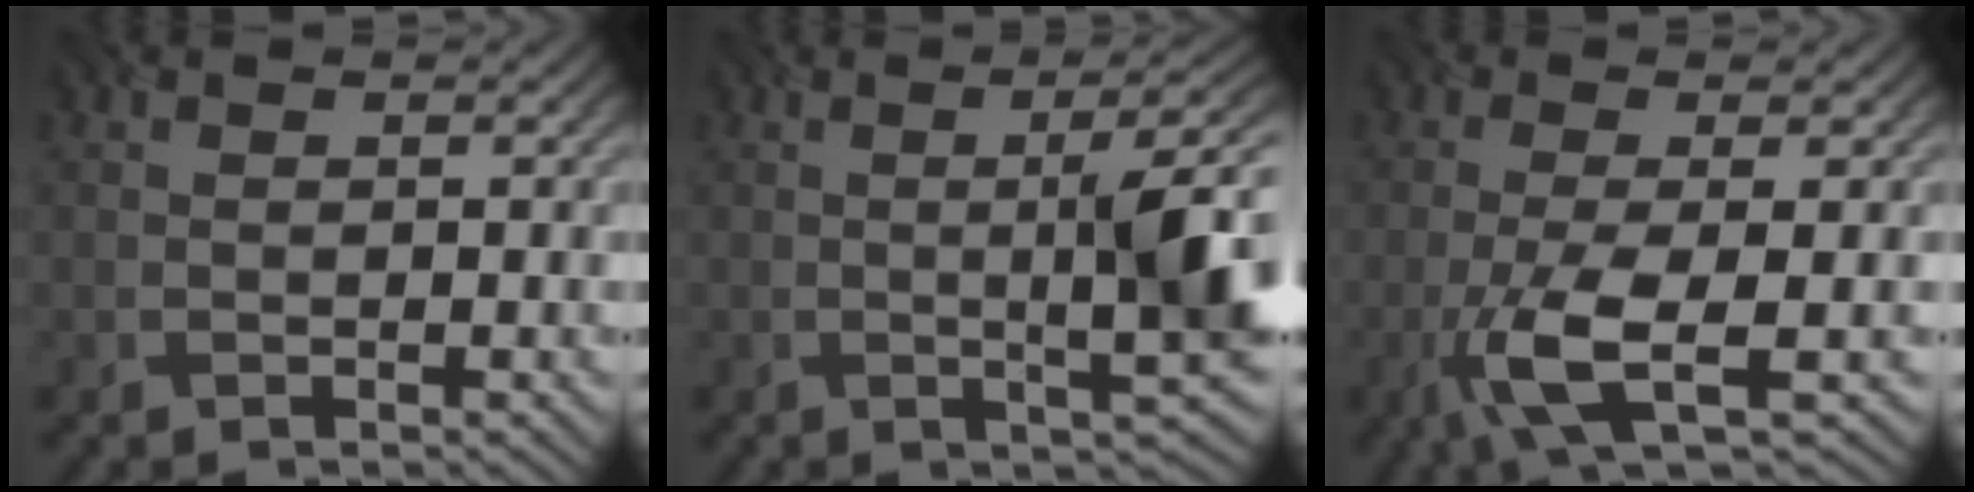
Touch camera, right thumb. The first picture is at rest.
{"total": 8.5, "force": [0.2, 1.5, 8.4], "torque": [-0.124, 0.011, 0.005]}
{"total": 7.1, "force": [-2.3, 1.6, 6.6], "torque": [-0.128, 0.000, -0.055]}